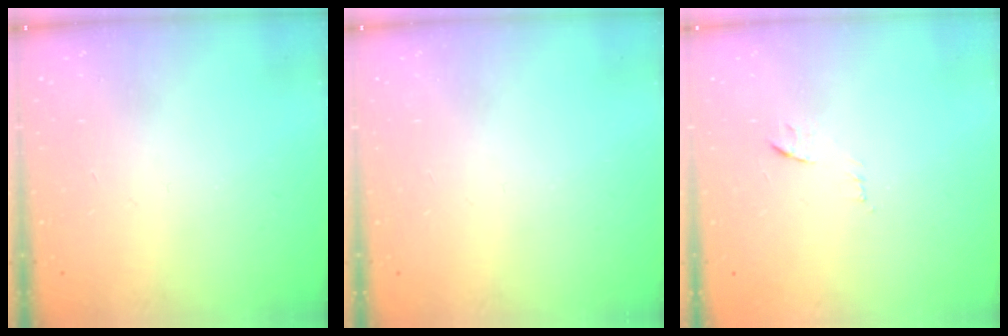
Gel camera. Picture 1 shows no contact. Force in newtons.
{"total": 0.0}
{"total": 8.1, "press": 8.0, "slide": 0.7}